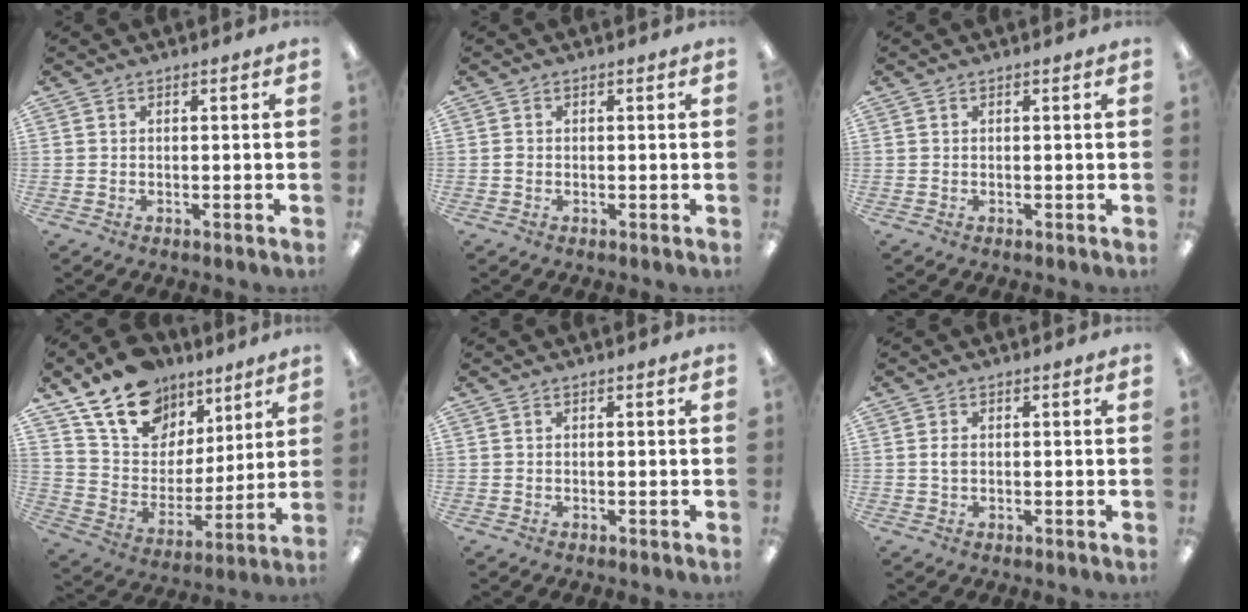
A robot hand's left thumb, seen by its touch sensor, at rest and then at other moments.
{"total": 0.7, "force": [-0.1, 0.6, 0.3], "torque": [-0.005, 0.004, -0.004]}
{"total": 0.0}
{"total": 17.9, "force": [12.4, 11.1, 6.4], "torque": [-0.119, -0.072, 0.232]}
{"total": 0.0}
{"total": 1.8, "force": [0.2, 1.1, 1.5], "torque": [-0.030, 0.004, 0.002]}